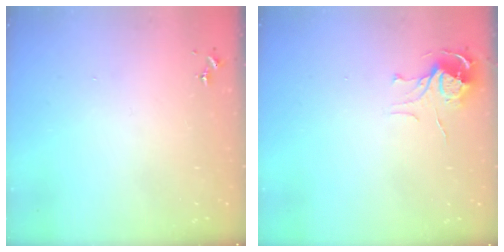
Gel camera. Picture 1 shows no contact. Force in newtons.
{"total": 7.0, "press": 7.0, "slide": 0.6}